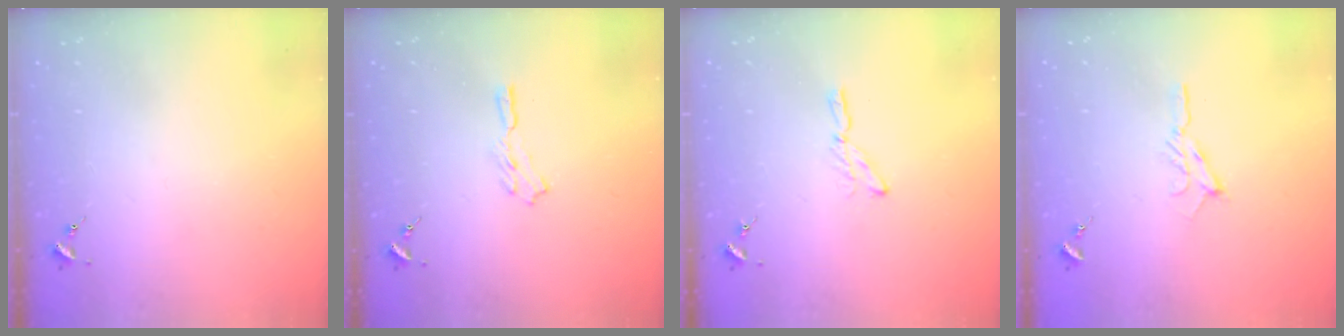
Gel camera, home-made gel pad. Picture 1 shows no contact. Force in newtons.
{"total": 3.7, "press": 3.7, "slide": 0.3}
{"total": 4.5, "press": 4.5, "slide": 0.3}
{"total": 4.8, "press": 4.8, "slide": 0.5}